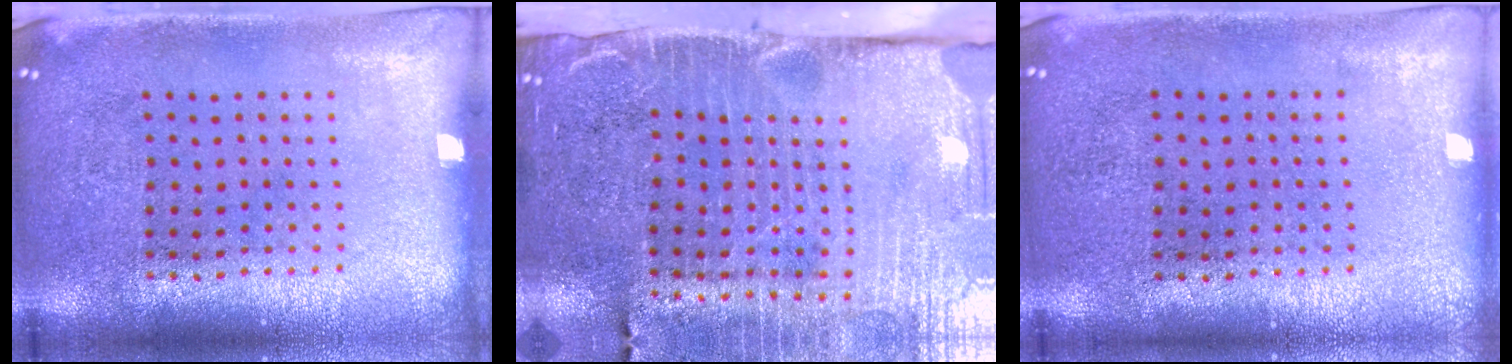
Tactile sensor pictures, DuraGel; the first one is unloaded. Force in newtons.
{"total": 4.8, "press": 3.9, "slide": 2.7}
{"total": 0.0}